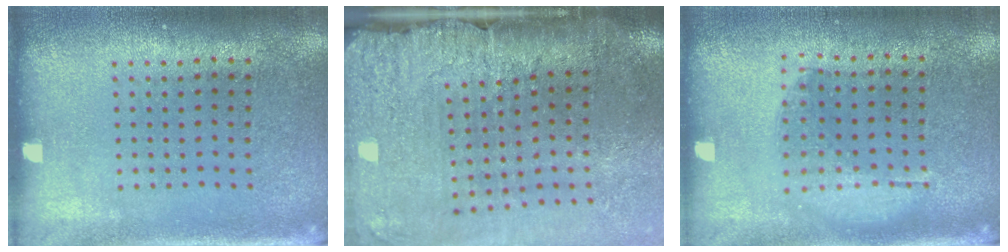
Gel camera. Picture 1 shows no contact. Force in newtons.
{"total": 4.6, "press": 3.7, "slide": 2.7}
{"total": 1.0, "press": 0.9, "slide": 0.4}